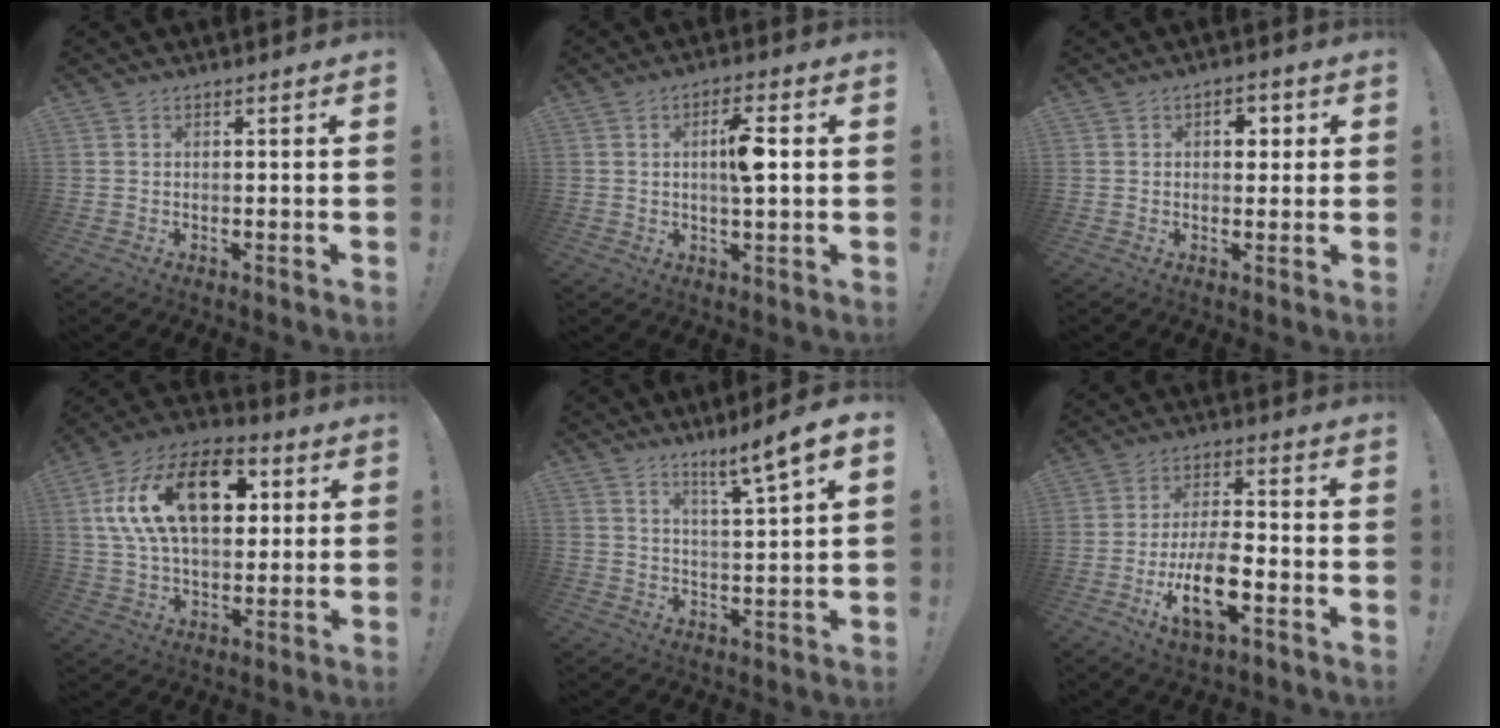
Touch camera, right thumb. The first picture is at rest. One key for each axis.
{"total": 8.3, "fx": 1.1, "fy": 2.3, "fz": 7.9, "tx": -0.120, "ty": 0.001, "tz": 0.011}
{"total": 4.3, "fx": 0.7, "fy": 3.5, "fz": 2.4, "tx": -0.016, "ty": 0.002, "tz": 0.004}
{"total": 22.4, "fx": 6.6, "fy": 13.5, "fz": 16.6, "tx": -0.276, "ty": -0.011, "tz": 0.114}
{"total": 7.9, "fx": 5.4, "fy": -0.5, "fz": 5.8, "tx": -0.082, "ty": -0.043, "tz": 0.080}
{"total": 13.8, "fx": -5.5, "fy": 5.3, "fz": 11.6, "tx": -0.216, "ty": 0.014, "tz": -0.095}